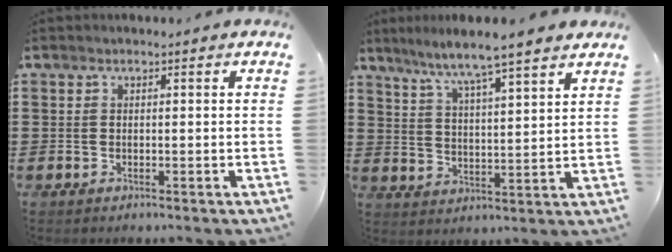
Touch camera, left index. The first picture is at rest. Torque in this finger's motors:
{"motor_torque": [0.76, -0.76, 0.56, 0.21]}